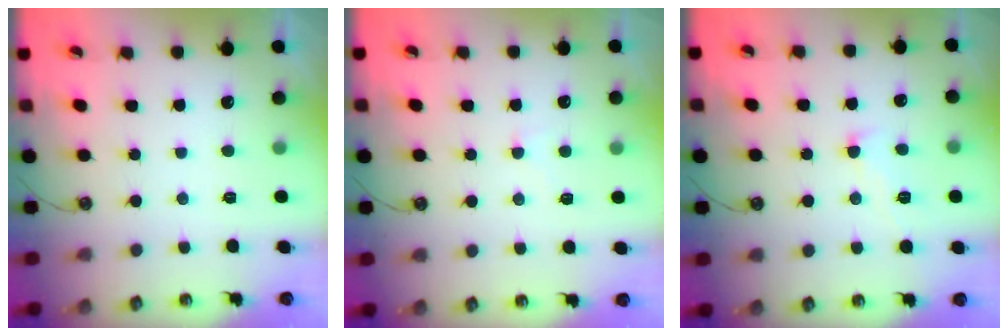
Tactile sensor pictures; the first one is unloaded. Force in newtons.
{"total": 1.4, "press": 1.3, "slide": 0.5}
{"total": 0.6, "press": 0.0, "slide": 0.6}